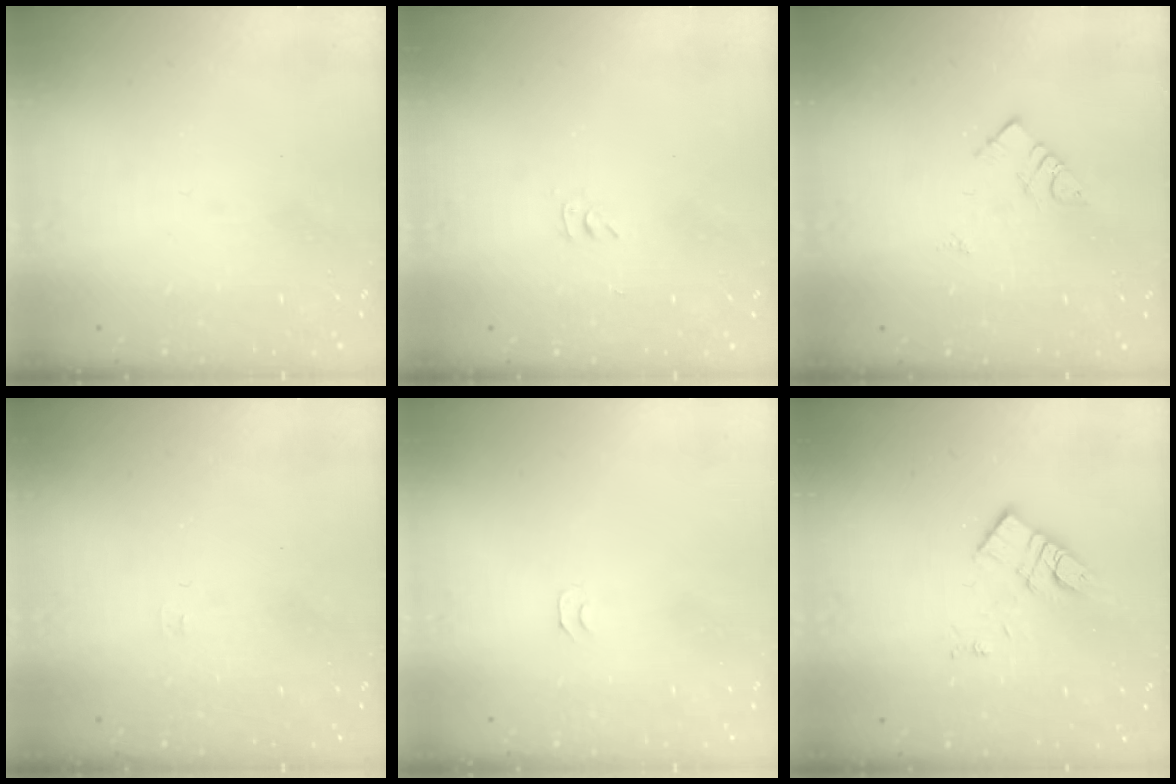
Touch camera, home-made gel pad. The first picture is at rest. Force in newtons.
{"total": 2.8, "press": 2.8, "slide": 0.4}
{"total": 5.6, "press": 5.6, "slide": 0.1}
{"total": 3.3, "press": 3.3, "slide": 0.4}
{"total": 5.1, "press": 5.1, "slide": 0.5}
{"total": 10.4, "press": 10.4, "slide": 0.6}